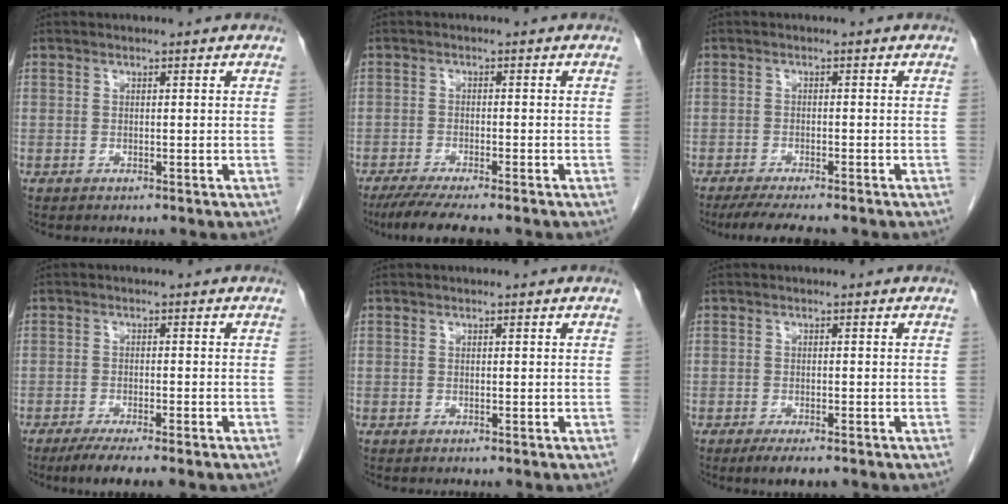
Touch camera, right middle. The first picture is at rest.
{"total": 7.9, "force": [-6.5, 0.4, 4.4], "torque": [-0.067, -0.020, -0.103]}
{"total": 7.3, "force": [-6.1, 0.9, 3.9], "torque": [-0.057, -0.016, -0.095]}
{"total": 5.8, "force": [-4.3, 0.3, 3.9], "torque": [-0.058, -0.012, -0.063]}
{"total": 0.0}
{"total": 3.3, "force": [-2.3, 0.8, 2.2], "torque": [-0.035, -0.007, -0.034]}